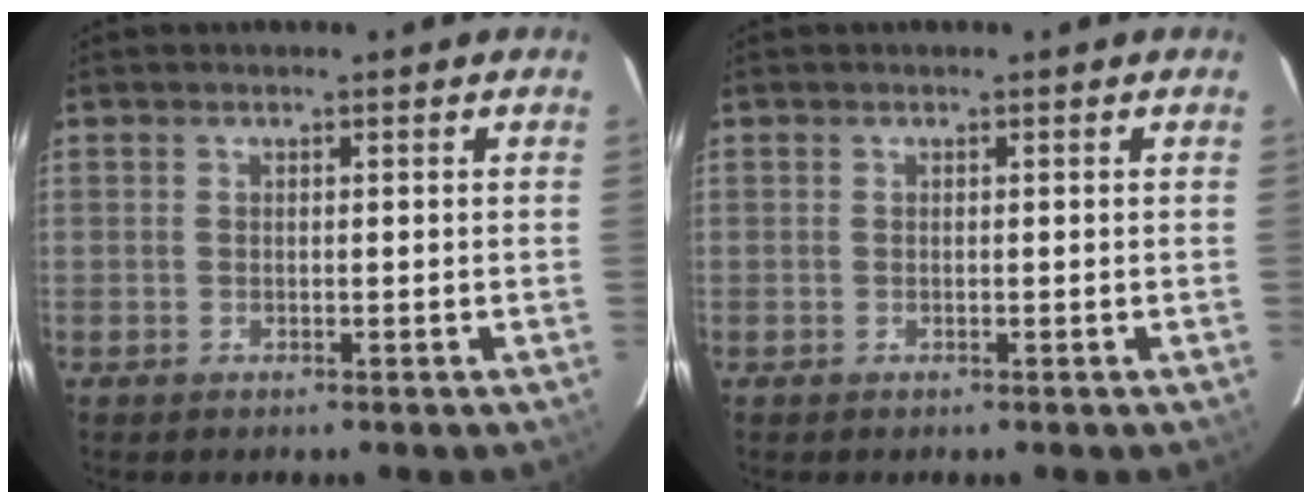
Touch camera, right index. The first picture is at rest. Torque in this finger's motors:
{"motor_torque": [0.00, 0.00, 0.02, 0.01]}